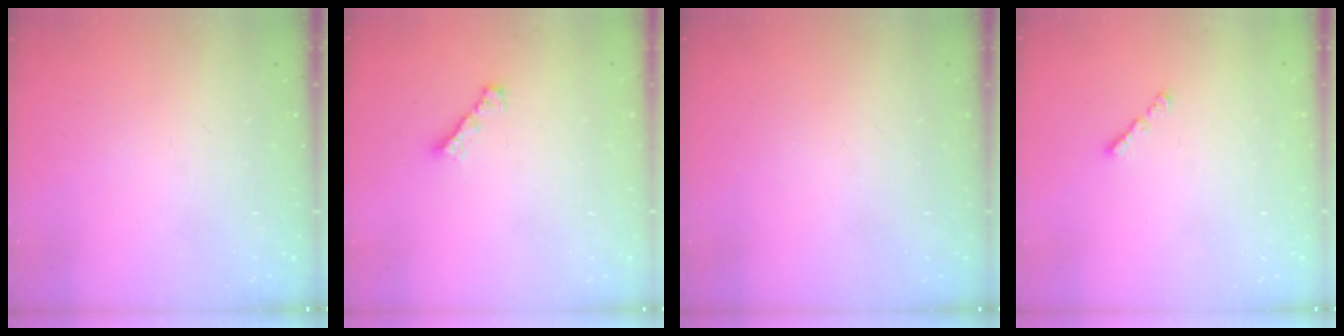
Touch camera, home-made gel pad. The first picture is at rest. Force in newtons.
{"total": 1.6, "press": 1.4, "slide": 0.6}
{"total": 0.0}
{"total": 1.0, "press": 0.9, "slide": 0.5}